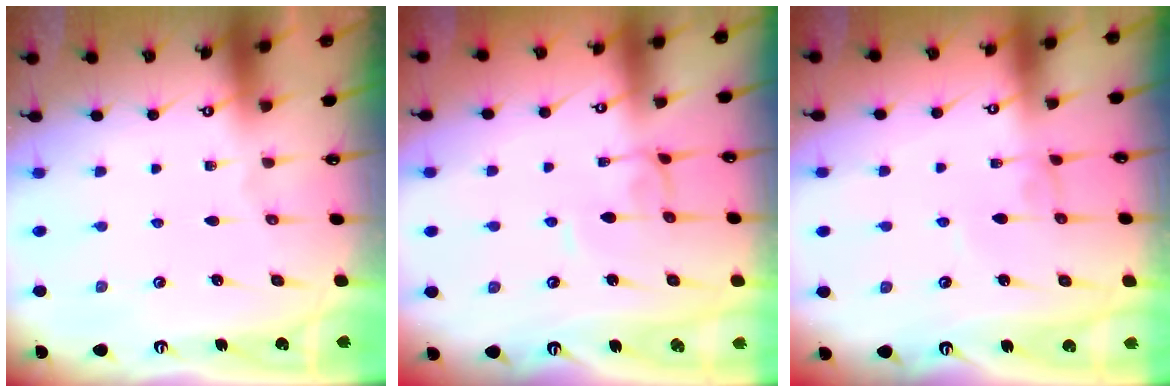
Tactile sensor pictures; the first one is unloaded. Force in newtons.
{"total": 1.8, "press": 1.7, "slide": 0.3}
{"total": 1.4, "press": 1.4, "slide": 0.1}